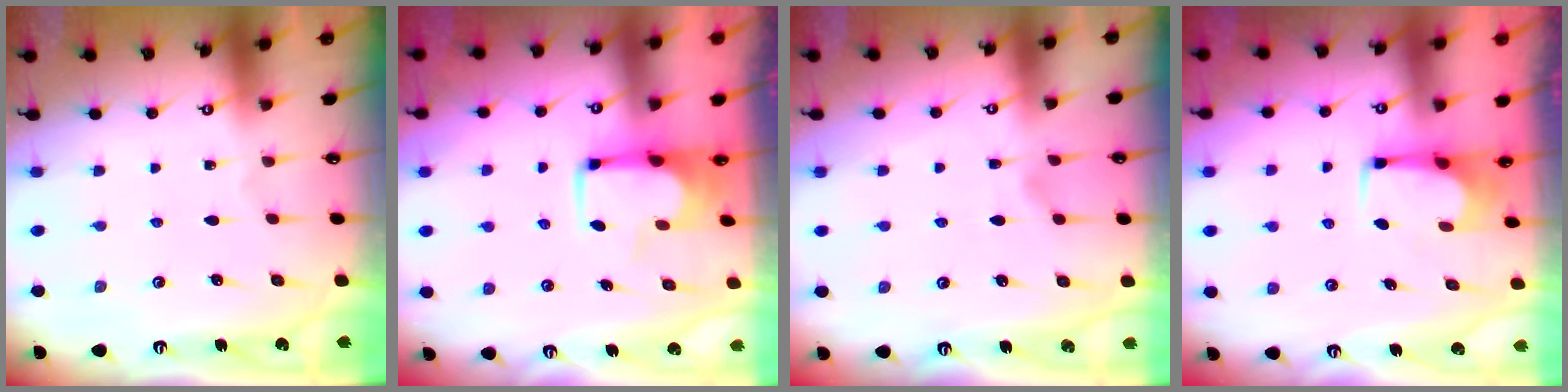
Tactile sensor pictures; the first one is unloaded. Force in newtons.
{"total": 3.7, "press": 3.7, "slide": 0.4}
{"total": 1.7, "press": 1.4, "slide": 0.9}
{"total": 2.4, "press": 2.4, "slide": 0.4}